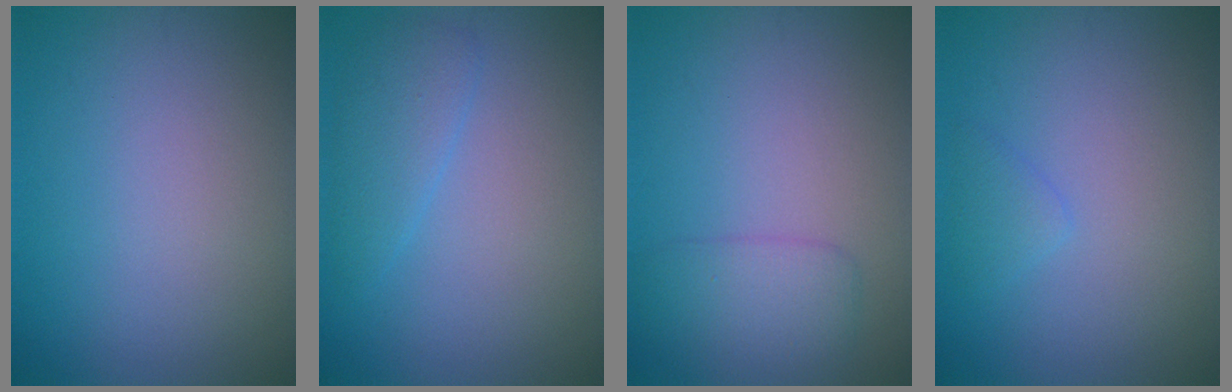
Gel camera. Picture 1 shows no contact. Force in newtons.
{"total": 2.3, "press": 2.3, "slide": 0.0}
{"total": 2.6, "press": 2.6, "slide": 0.0}
{"total": 1.2, "press": 1.1, "slide": 0.1}